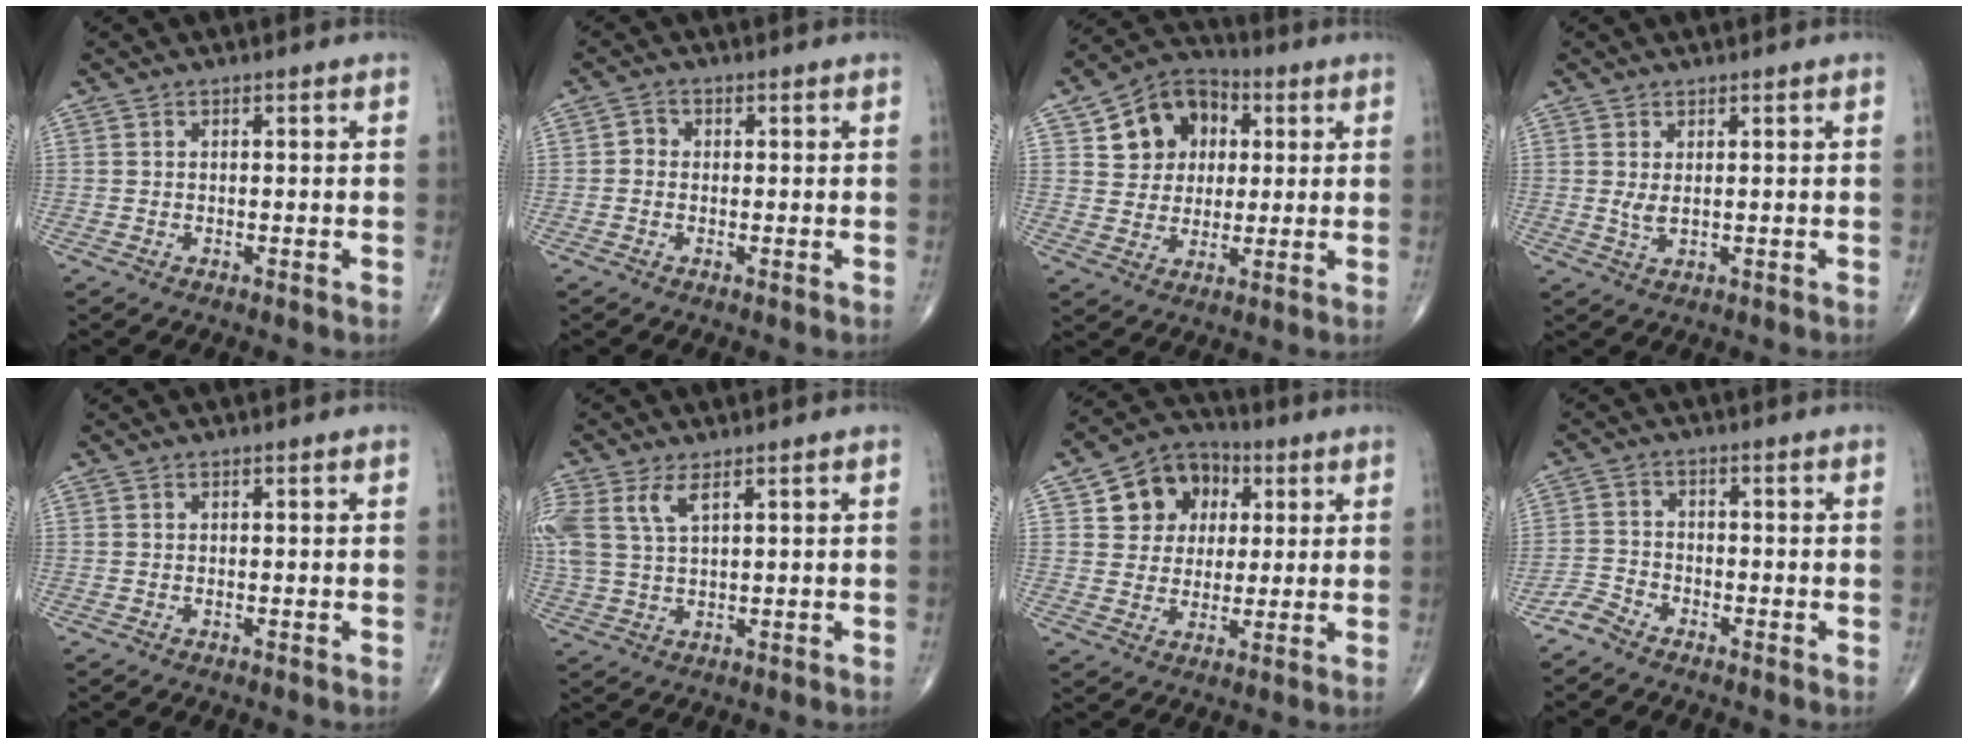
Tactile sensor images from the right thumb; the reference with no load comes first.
{"total": 1.7, "force": [-0.1, 1.5, 0.7], "torque": [-0.002, 0.005, -0.008]}
{"total": 12.5, "force": [3.8, 10.1, 6.2], "torque": [-0.058, 0.002, 0.058]}
{"total": 2.0, "force": [0.4, 0.9, 1.7], "torque": [-0.031, -0.007, 0.013]}
{"total": 0.0}
{"total": 7.5, "force": [3.4, 3.2, 5.8], "torque": [-0.148, 0.006, 0.078]}
{"total": 11.5, "force": [3.7, 9.6, 5.1], "torque": [-0.039, 0.000, 0.057]}
{"total": 3.3, "force": [-3.0, 1.4, 0.6], "torque": [-0.008, 0.008, -0.068]}